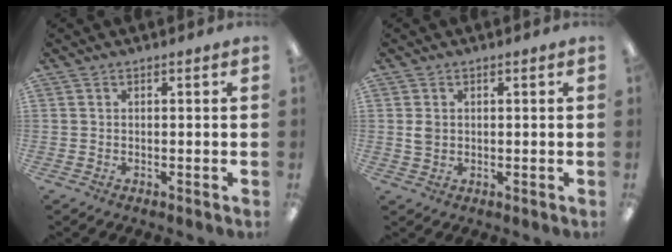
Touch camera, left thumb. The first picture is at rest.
{"total": 2.4, "force": [0.6, 2.0, 1.2], "torque": [-0.017, 0.001, 0.008]}